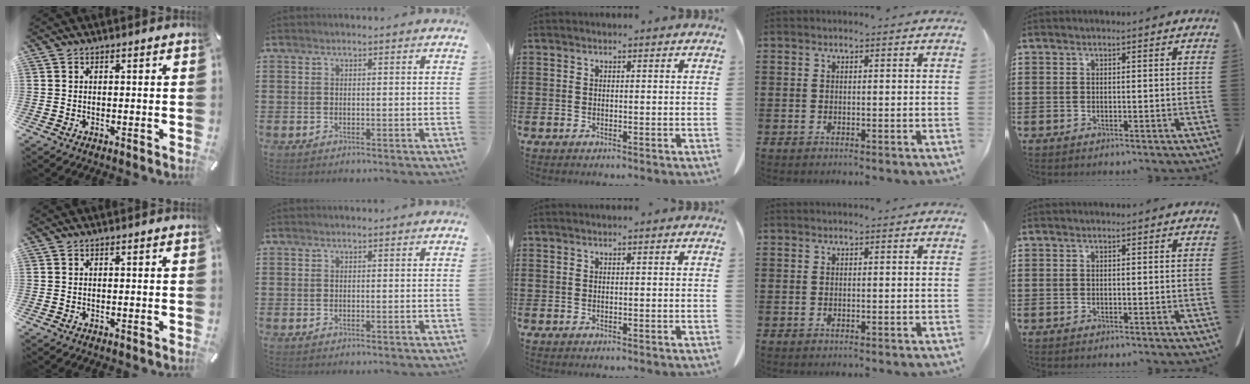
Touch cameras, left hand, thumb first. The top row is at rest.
{}